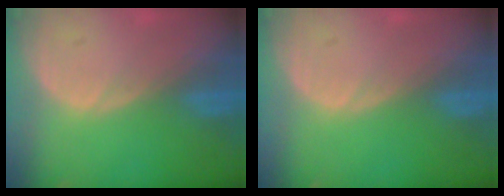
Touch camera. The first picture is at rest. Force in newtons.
{"total": 0.0}